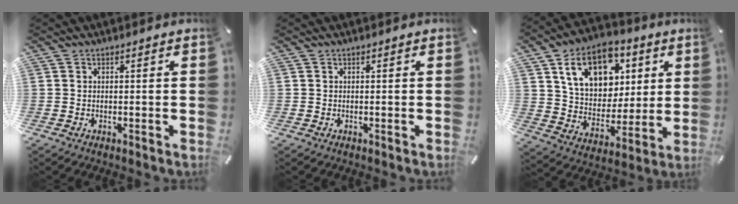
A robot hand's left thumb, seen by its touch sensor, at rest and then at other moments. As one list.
[{"total": 0.0}, {"total": 16.9, "force": [7.6, 12.5, 8.6], "torque": [-0.142, -0.019, 0.144]}]